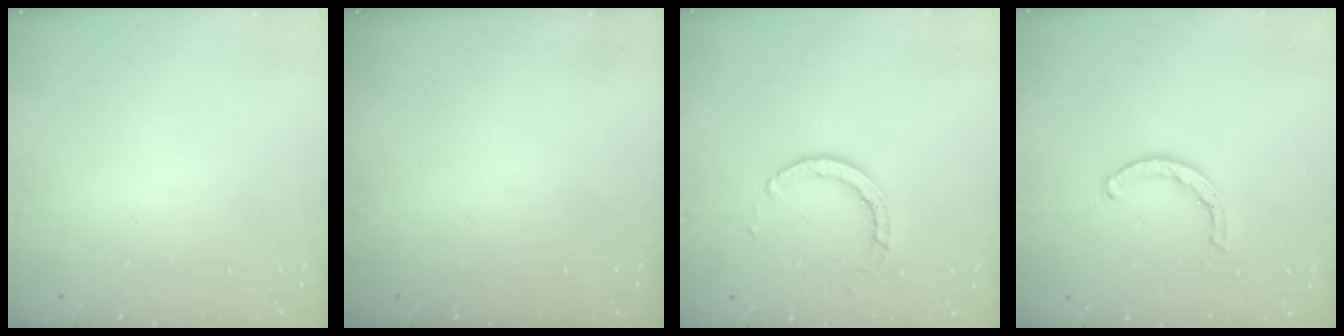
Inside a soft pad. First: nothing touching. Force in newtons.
{"total": 0.0}
{"total": 4.9, "press": 4.9, "slide": 0.5}
{"total": 3.7, "press": 3.6, "slide": 0.6}